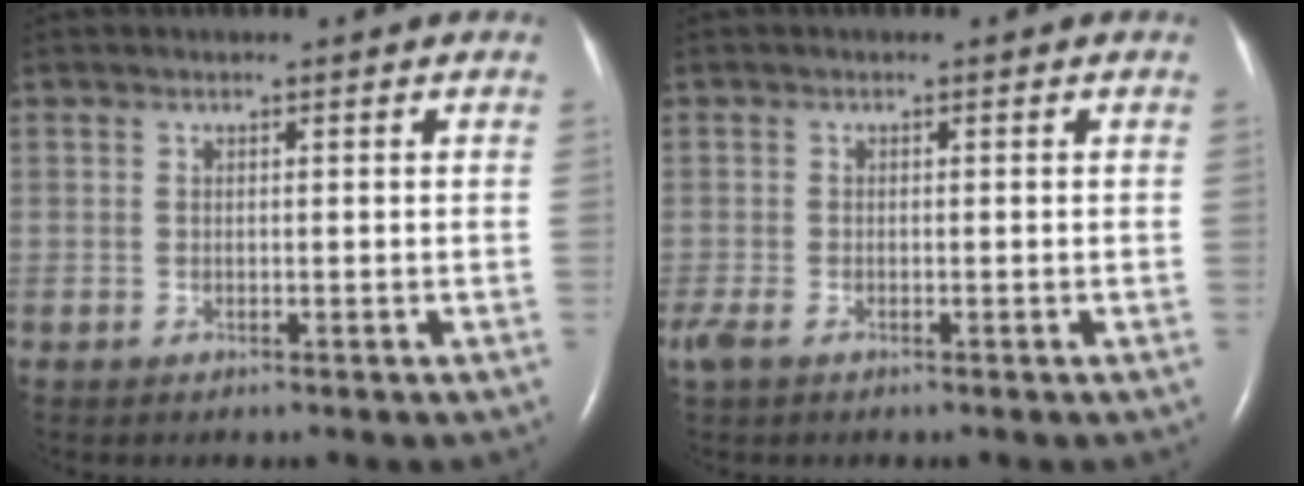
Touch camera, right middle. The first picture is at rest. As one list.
[{"total": 2.5, "force": [-1.5, 1.1, 1.7], "torque": [-0.048, -0.007, -0.026]}]